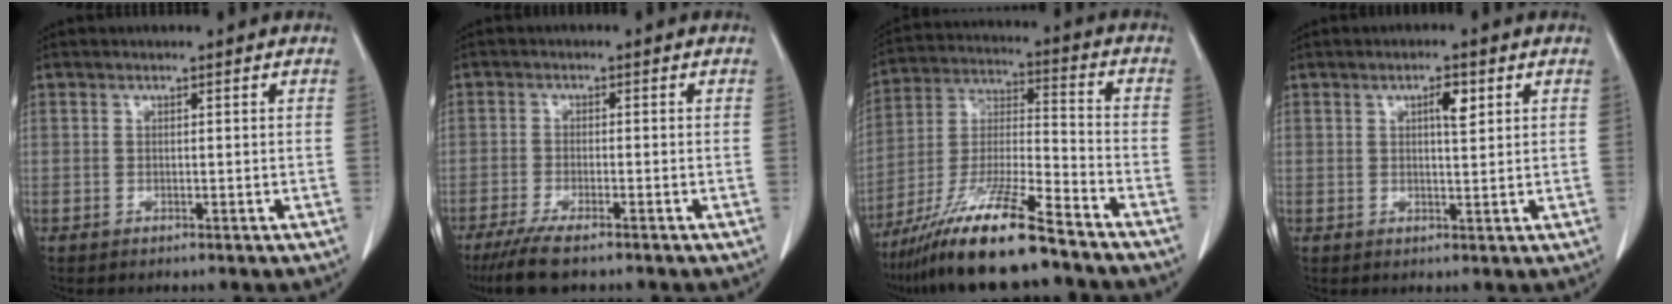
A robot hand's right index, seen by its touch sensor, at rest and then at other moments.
{"total": 6.7, "force": [-5.1, 0.8, 4.3], "torque": [-0.075, -0.016, -0.081]}
{"total": 16.2, "force": [-12.3, 0.6, 10.5], "torque": [-0.217, -0.028, -0.226]}
{"total": 3.0, "force": [1.2, 0.7, 2.6], "torque": [-0.044, -0.001, 0.019]}